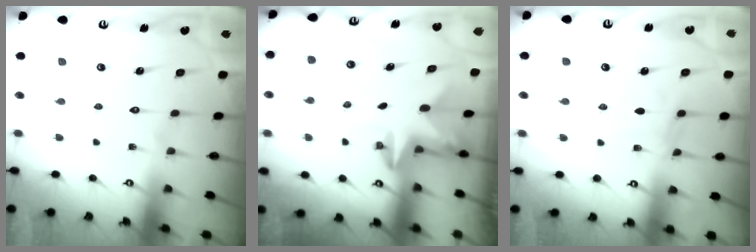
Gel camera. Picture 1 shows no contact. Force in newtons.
{"total": 2.3, "press": 2.3, "slide": 0.4}
{"total": 3.9, "press": 3.9, "slide": 0.5}